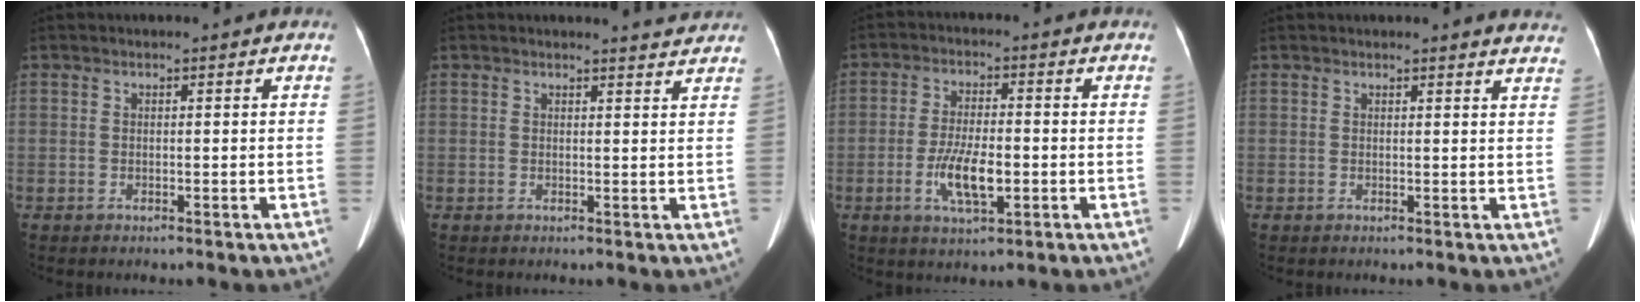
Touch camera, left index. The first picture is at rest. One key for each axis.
{"total": 2.9, "fx": 2.8, "fy": 0.0, "fz": 0.2, "tx": -0.009, "ty": -0.006, "tz": 0.025}
{"total": 7.2, "fx": -2.0, "fy": 2.2, "fz": 6.6, "tx": -0.132, "ty": -0.004, "tz": -0.032}
{"total": 7.2, "fx": 7.0, "fy": 0.8, "fz": 1.3, "tx": 0.005, "ty": -0.013, "tz": 0.048}